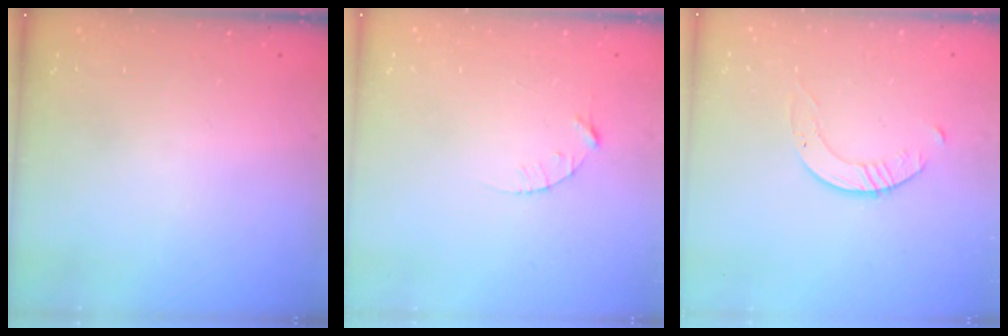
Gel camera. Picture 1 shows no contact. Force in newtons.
{"total": 3.1, "press": 3.1, "slide": 0.4}
{"total": 2.6, "press": 2.6, "slide": 0.3}